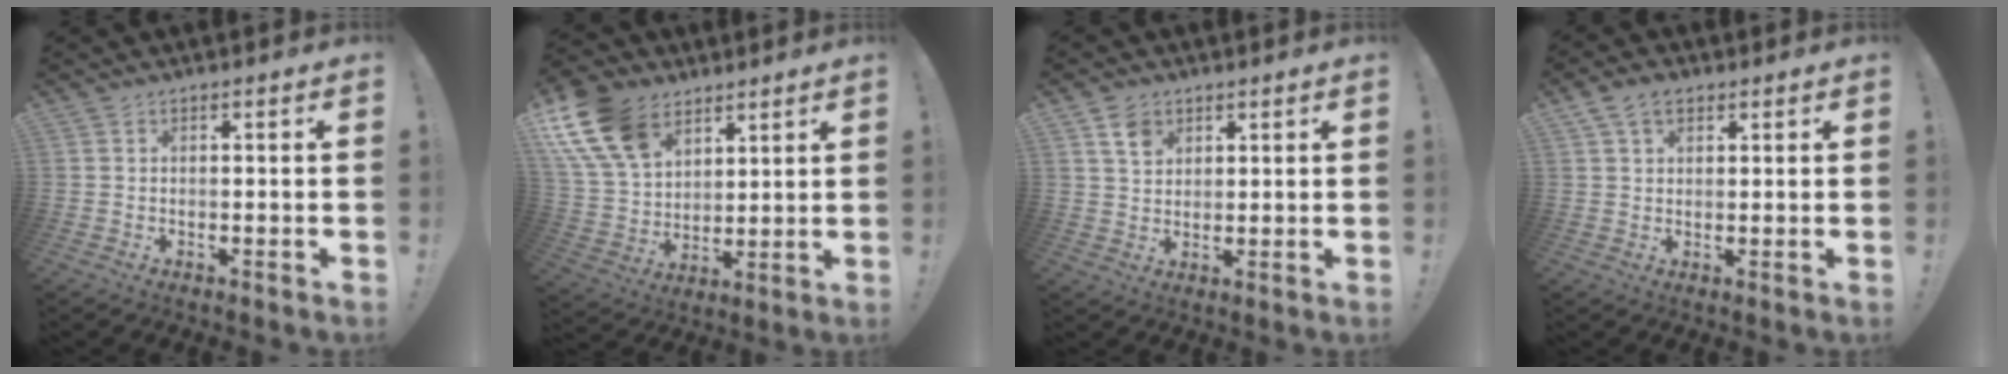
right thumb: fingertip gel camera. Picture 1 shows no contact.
{"total": 18.0, "force": [9.9, 12.0, 9.0], "torque": [-0.185, -0.046, 0.191]}
{"total": 5.6, "force": [3.3, 3.9, 2.2], "torque": [-0.034, -0.009, 0.062]}
{"total": 5.4, "force": [2.6, 3.5, 3.1], "torque": [-0.056, -0.002, 0.051]}